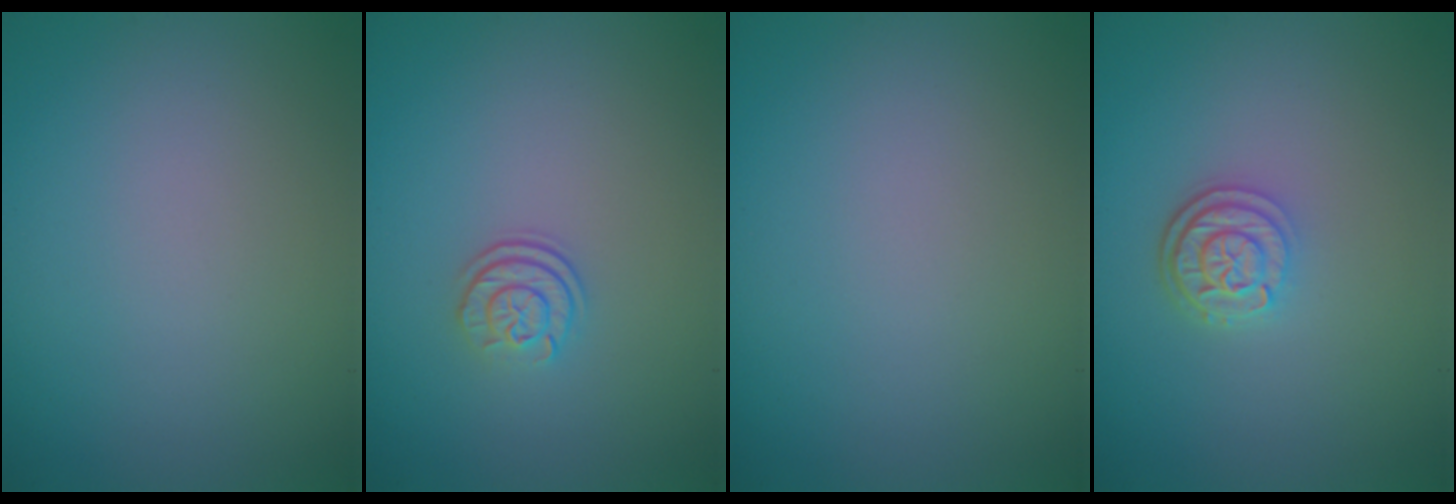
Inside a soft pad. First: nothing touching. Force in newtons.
{"total": 2.4, "press": 1.8, "slide": 1.5}
{"total": 0.0}
{"total": 2.9, "press": 2.4, "slide": 1.7}